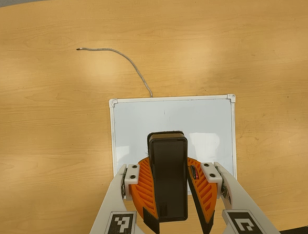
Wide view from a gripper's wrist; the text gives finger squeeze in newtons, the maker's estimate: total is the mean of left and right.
{"total": 9.8, "left": 9.7, "right": 9.9}